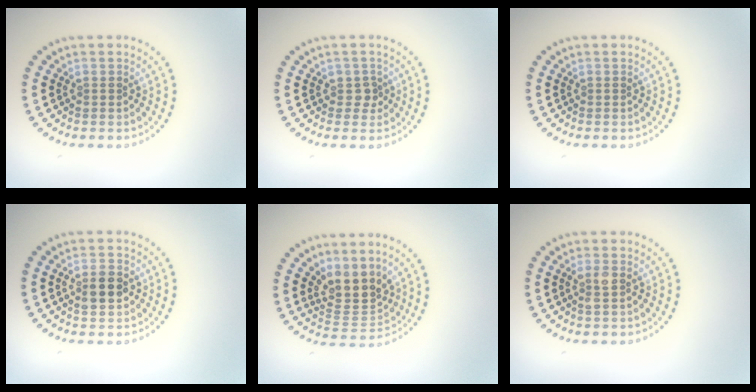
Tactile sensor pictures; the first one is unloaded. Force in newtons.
{"total": 1.3, "press": 1.1, "slide": 0.7}
{"total": 0.0}
{"total": 2.7, "press": 2.7, "slide": 0.2}
{"total": 4.0, "press": 3.3, "slide": 2.2}
{"total": 1.5, "press": 1.4, "slide": 0.5}